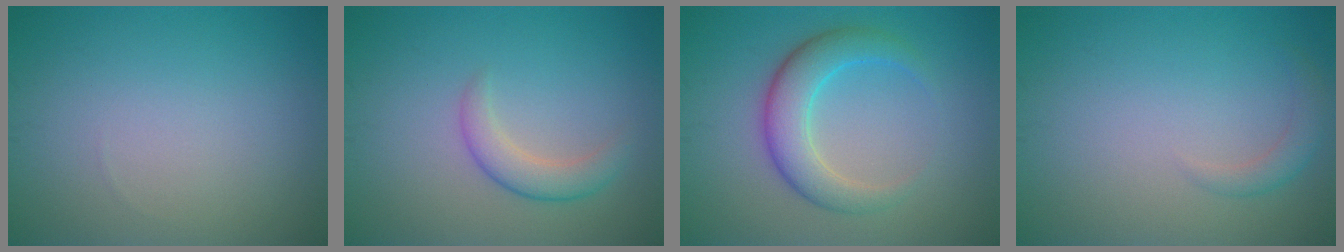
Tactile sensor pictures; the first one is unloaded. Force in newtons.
{"total": 2.6, "press": 2.6, "slide": 0.1}
{"total": 4.6, "press": 4.6, "slide": 0.1}
{"total": 1.5, "press": 1.5, "slide": 0.1}